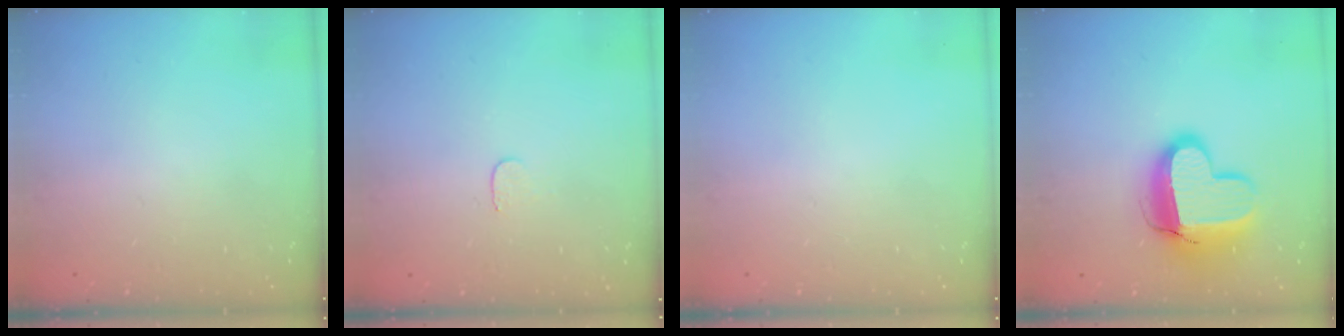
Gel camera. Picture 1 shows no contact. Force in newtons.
{"total": 3.4, "press": 3.4, "slide": 0.2}
{"total": 0.0}
{"total": 14.4, "press": 14.4, "slide": 1.1}